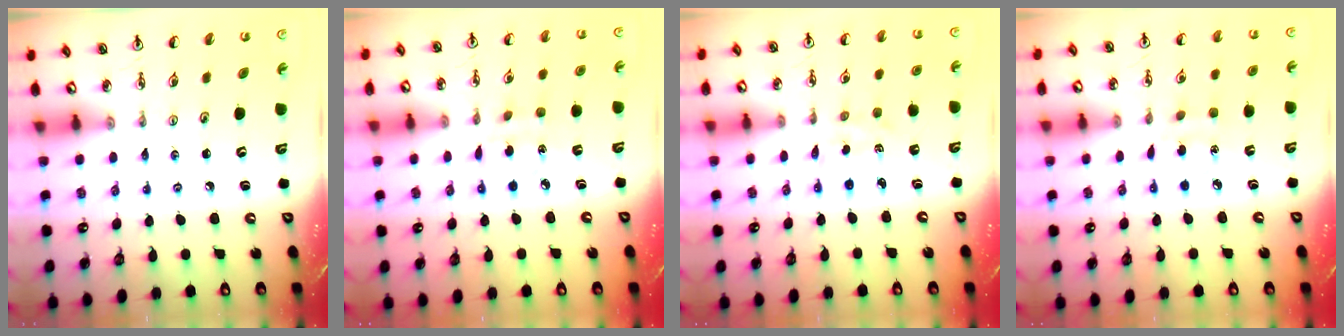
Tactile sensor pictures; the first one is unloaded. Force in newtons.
{"total": 4.0, "press": 4.0, "slide": 0.4}
{"total": 2.2, "press": 2.2, "slide": 0.4}
{"total": 4.5, "press": 4.5, "slide": 0.6}